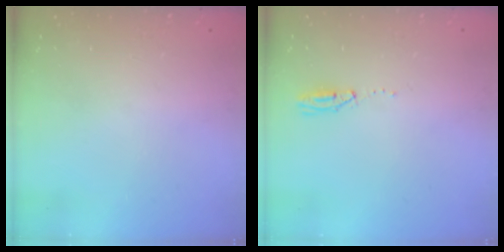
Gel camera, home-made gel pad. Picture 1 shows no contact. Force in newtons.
{"total": 3.5, "press": 2.9, "slide": 2.0}